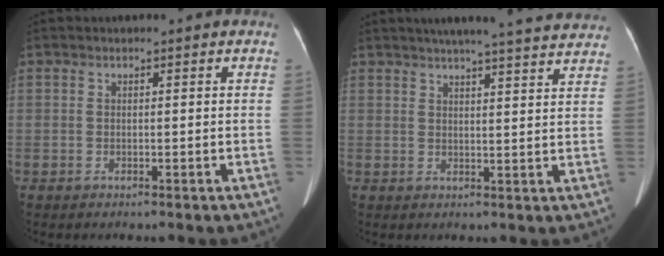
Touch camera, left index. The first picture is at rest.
{"total": 18.3, "force": [16.5, 1.6, 7.7], "torque": [-0.104, 0.011, 0.197]}